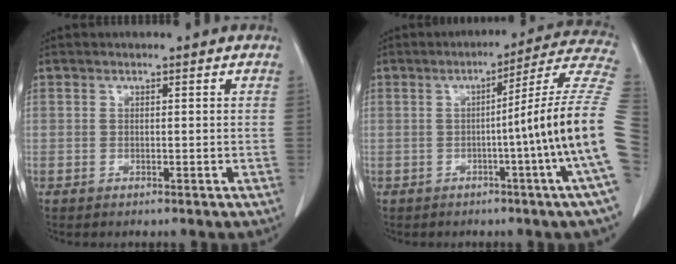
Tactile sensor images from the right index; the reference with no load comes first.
{"total": 16.4, "force": [-2.3, -3.3, 15.9], "torque": [-0.174, 0.008, -0.043]}